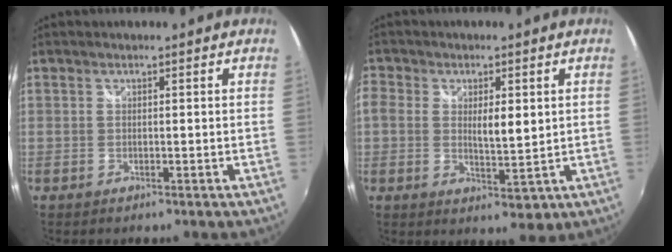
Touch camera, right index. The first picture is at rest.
{"total": 6.0, "force": [0.3, 3.3, 5.0], "torque": [-0.101, -0.001, 0.004]}